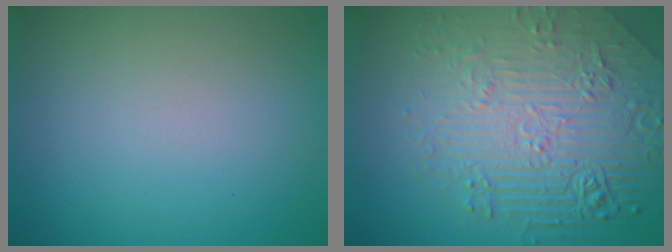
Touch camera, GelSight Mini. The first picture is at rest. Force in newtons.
{"total": 9.0, "press": 6.2, "slide": 6.5}